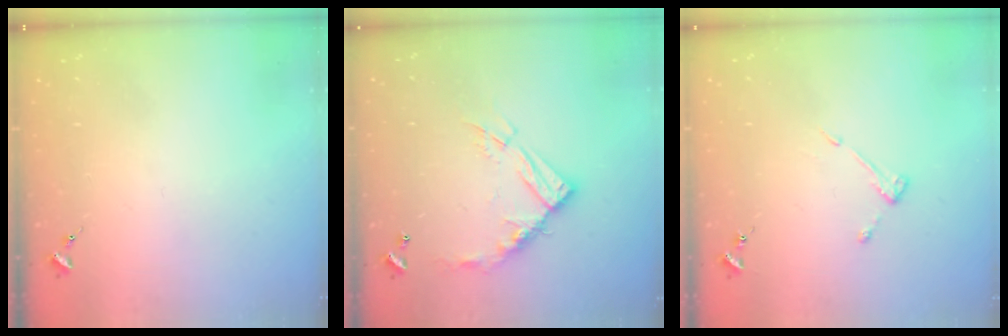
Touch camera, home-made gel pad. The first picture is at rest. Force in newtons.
{"total": 12.7, "press": 12.7, "slide": 1.1}
{"total": 4.0, "press": 4.0, "slide": 0.5}